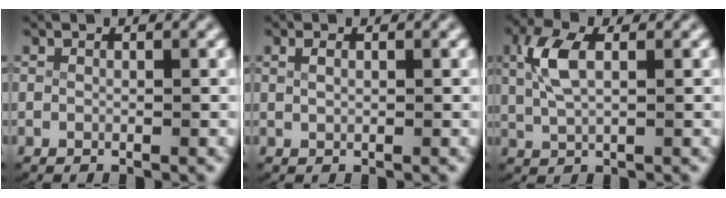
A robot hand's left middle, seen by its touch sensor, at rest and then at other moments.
{"total": 0.5, "force": [0.3, 0.1, 0.4], "torque": [-0.013, -0.005, 0.012]}
{"total": 3.5, "force": [0.9, 1.5, 3.0], "torque": [-0.075, 0.001, 0.021]}